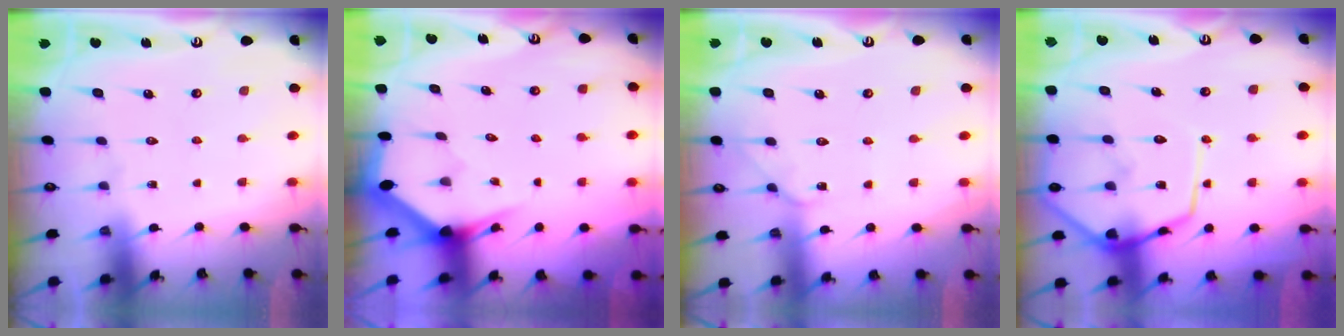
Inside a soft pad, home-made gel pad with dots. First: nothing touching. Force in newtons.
{"total": 3.0, "press": 3.0, "slide": 0.1}
{"total": 5.0, "press": 5.0, "slide": 0.6}
{"total": 13.5, "press": 13.5, "slide": 1.3}